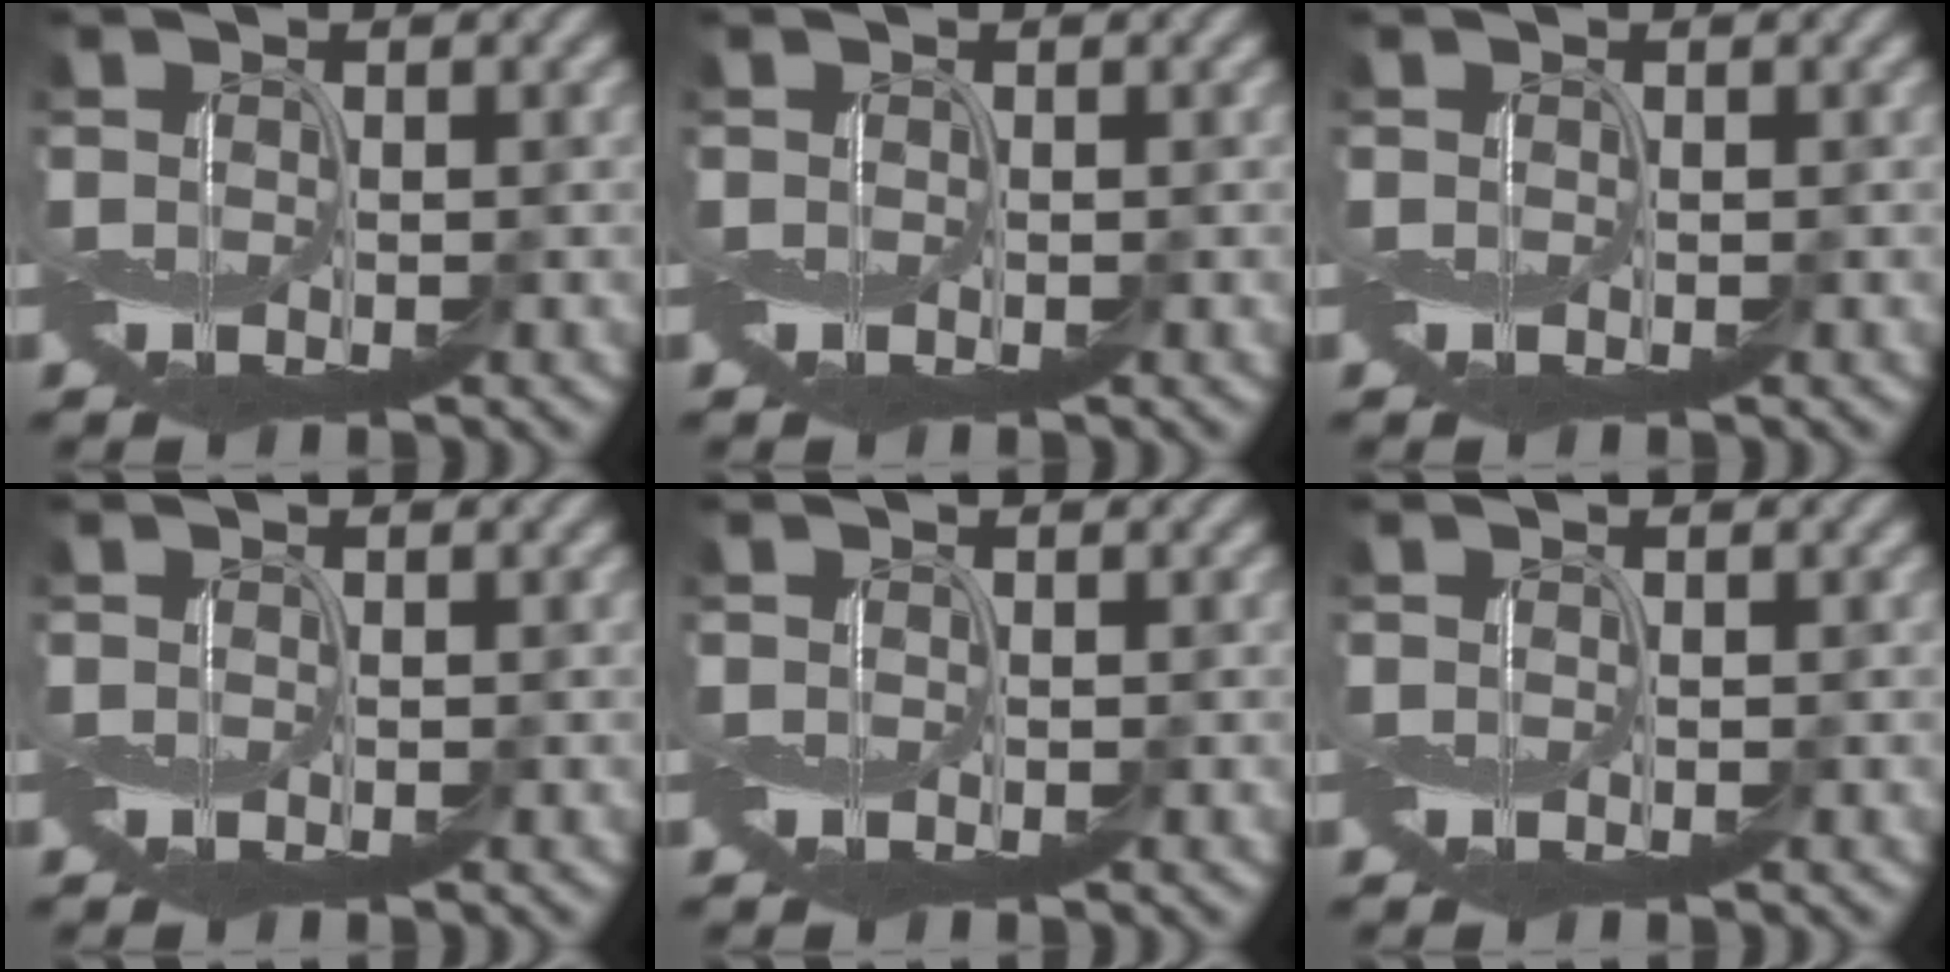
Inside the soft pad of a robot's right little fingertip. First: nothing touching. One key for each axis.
{"total": 0.0}
{"total": 0.0}
{"total": 0.0}
{"total": 0.0}
{"total": 0.0}